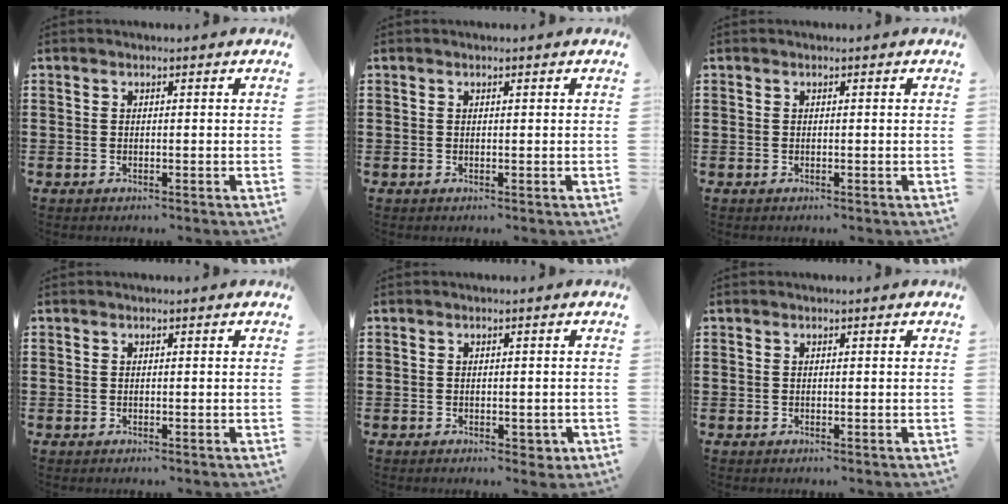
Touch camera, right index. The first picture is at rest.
{"total": 0.0}
{"total": 0.0}
{"total": 0.0}
{"total": 1.7, "force": [-0.7, 1.1, 1.1], "torque": [-0.021, 0.002, -0.013]}
{"total": 0.0}